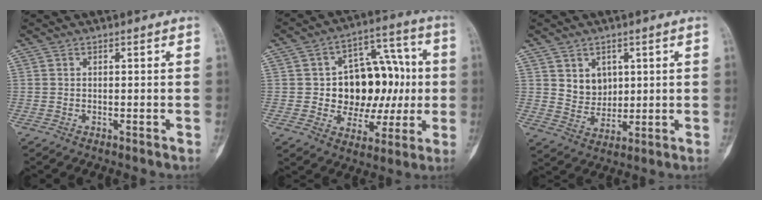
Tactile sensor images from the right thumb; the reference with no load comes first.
{"total": 17.8, "force": [0.2, 12.5, 12.7], "torque": [-0.122, 0.035, 0.014]}
{"total": 5.9, "force": [2.1, 4.9, 2.6], "torque": [-0.016, -0.017, 0.046]}